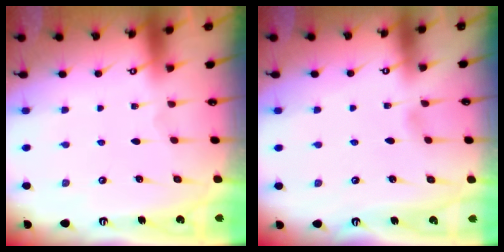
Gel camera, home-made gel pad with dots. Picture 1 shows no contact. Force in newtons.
{"total": 3.2, "press": 3.2, "slide": 0.3}